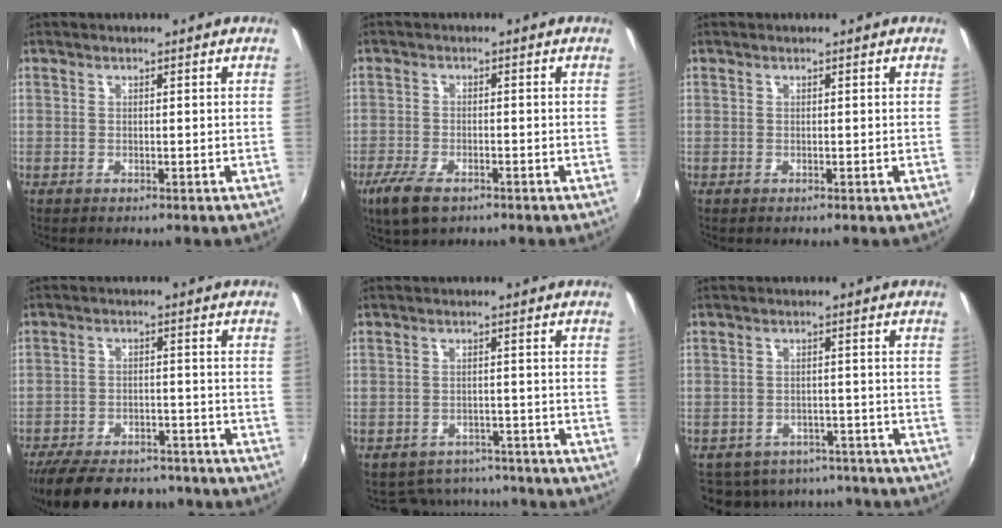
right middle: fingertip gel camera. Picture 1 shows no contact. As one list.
[{"total": 6.6, "force": [-4.3, 2.7, 4.3], "torque": [-0.111, -0.021, -0.079]}, {"total": 0.0}, {"total": 18.7, "force": [-15.4, 6.7, 8.1], "torque": [-0.177, -0.010, -0.220]}, {"total": 10.0, "force": [-8.7, 4.3, 2.0], "torque": [-0.056, 0.011, -0.112]}, {"total": 14.3, "force": [-11.8, 6.8, 4.2], "torque": [-0.102, 0.010, -0.149]}]